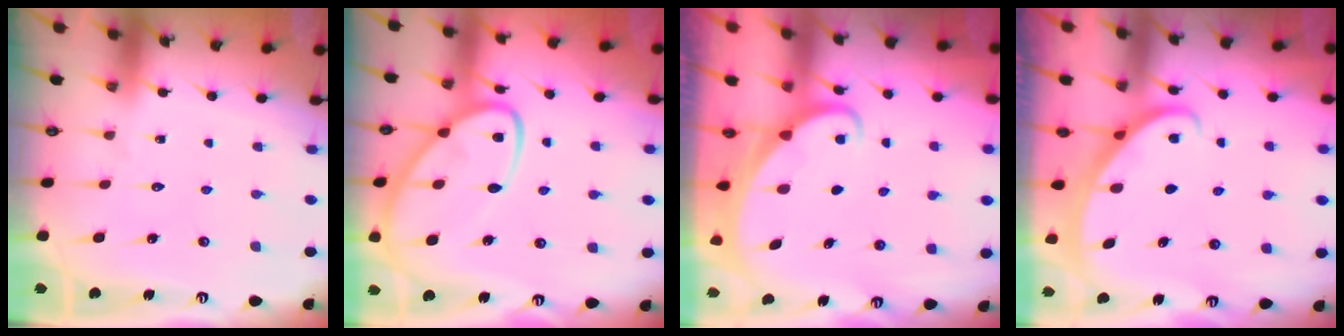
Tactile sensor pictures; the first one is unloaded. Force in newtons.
{"total": 13.3, "press": 13.3, "slide": 1.1}
{"total": 2.4, "press": 2.4, "slide": 0.2}
{"total": 3.0, "press": 3.0, "slide": 0.1}